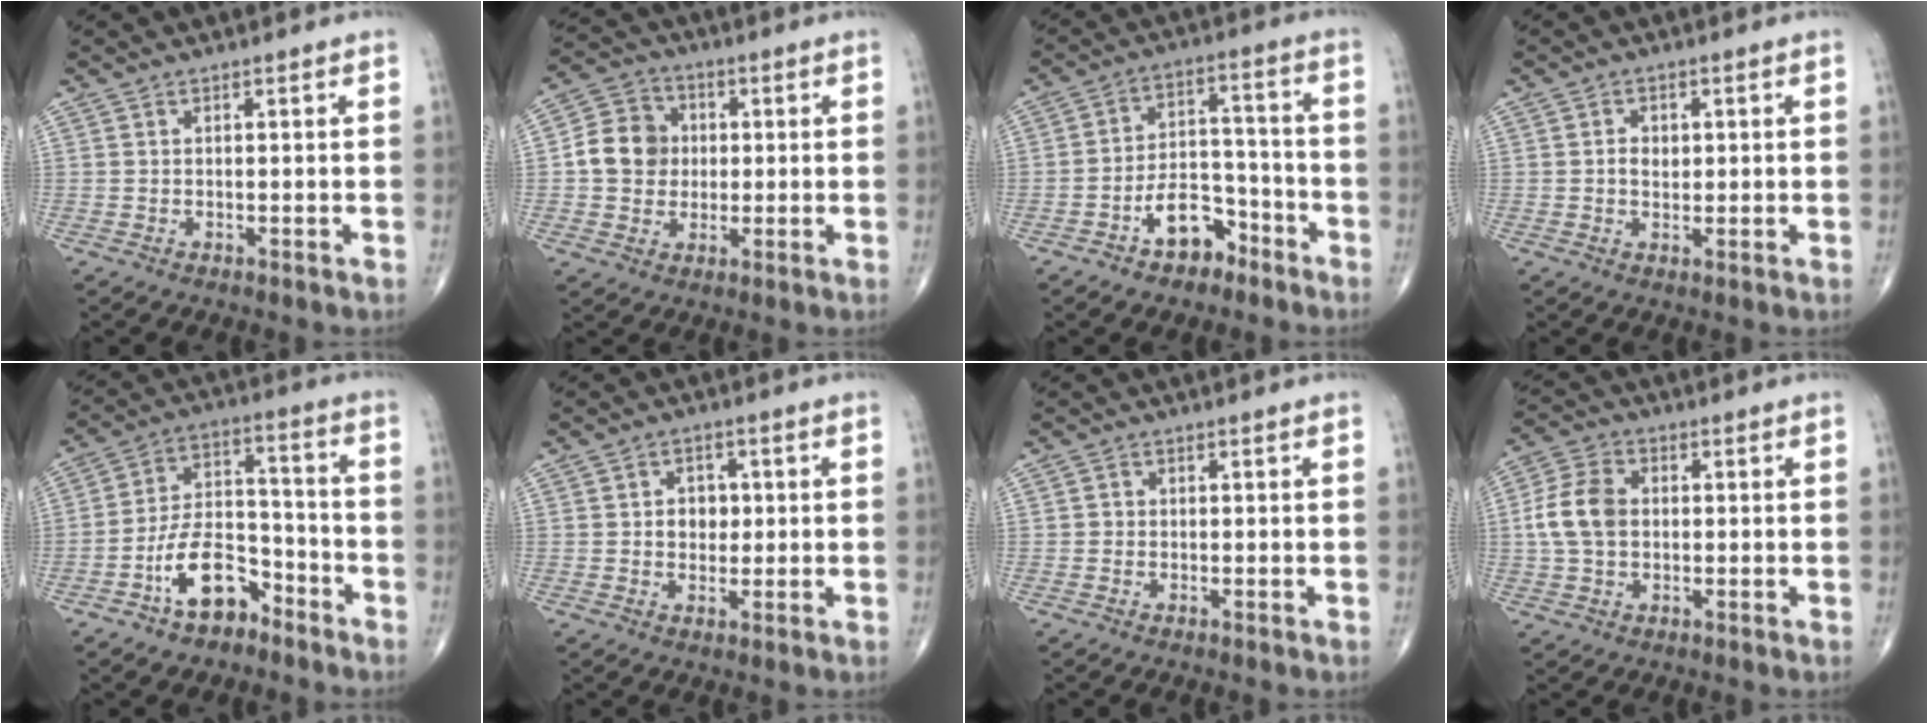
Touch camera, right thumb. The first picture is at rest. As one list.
[{"total": 9.6, "force": [0.3, 8.6, 4.4], "torque": [-0.054, 0.015, -0.005]}, {"total": 9.1, "force": [-5.3, 5.5, 5.0], "torque": [-0.057, 0.055, -0.087]}, {"total": 3.0, "force": [0.3, 2.3, 1.9], "torque": [-0.017, 0.002, 0.004]}, {"total": 11.8, "force": [-6.7, 6.6, 7.1], "torque": [-0.110, 0.066, -0.123]}, {"total": 4.8, "force": [0.5, 3.9, 2.9], "torque": [-0.013, 0.003, 0.005]}, {"total": 1.1, "force": [-0.2, 1.1, 0.2], "torque": [0.001, 0.003, -0.005]}, {"total": 8.8, "force": [0.3, 6.4, 6.1], "torque": [-0.117, 0.016, -0.001]}]